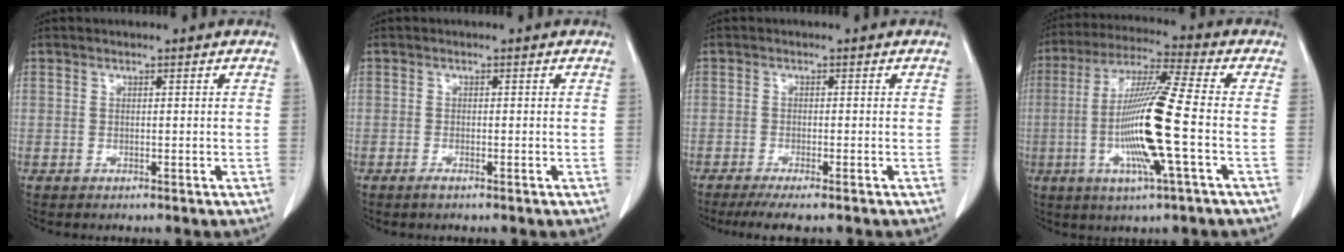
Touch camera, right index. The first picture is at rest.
{"total": 0.9, "force": [-0.6, 0.1, 0.6], "torque": [-0.011, -0.001, -0.008]}
{"total": 5.3, "force": [-4.3, 0.2, 3.1], "torque": [-0.043, -0.011, -0.068]}
{"total": 14.7, "force": [-2.8, -0.5, 14.4], "torque": [-0.287, -0.009, -0.062]}